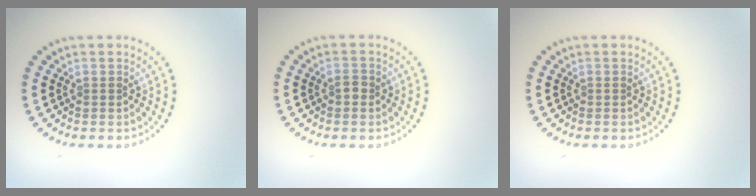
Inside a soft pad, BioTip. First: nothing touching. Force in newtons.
{"total": 0.8, "press": 0.8, "slide": 0.1}
{"total": 0.0}